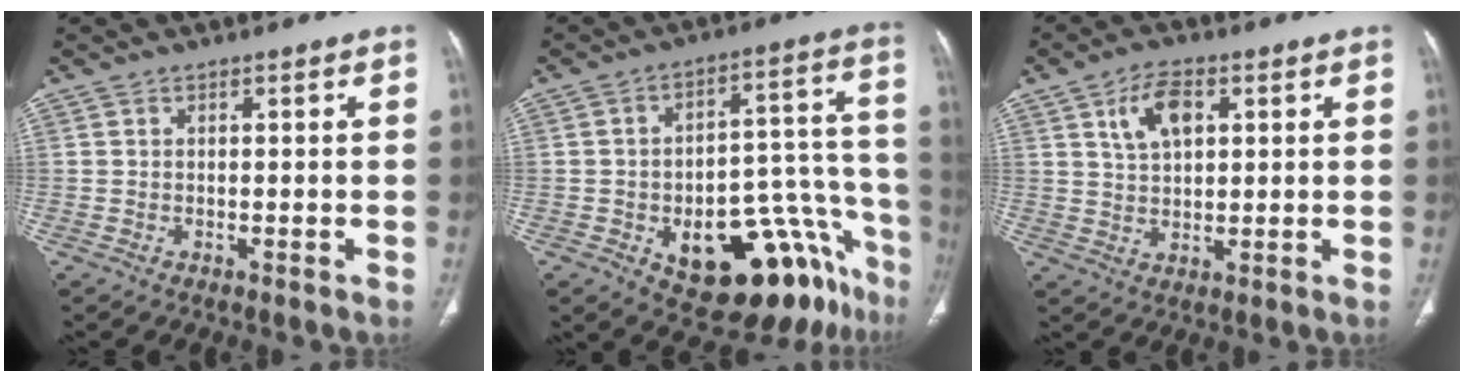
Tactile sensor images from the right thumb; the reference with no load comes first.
{"total": 22.5, "force": [-11.8, 10.5, 16.0], "torque": [-0.125, 0.101, -0.153]}
{"total": 7.4, "force": [2.9, 4.2, 5.4], "torque": [-0.086, -0.004, 0.055]}